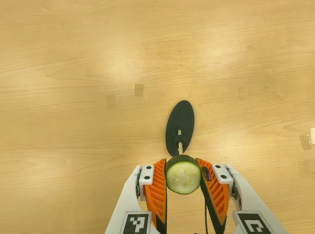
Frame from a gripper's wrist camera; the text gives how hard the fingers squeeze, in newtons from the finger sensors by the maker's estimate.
{"total": 10.3, "left": 9.6, "right": 11.0}